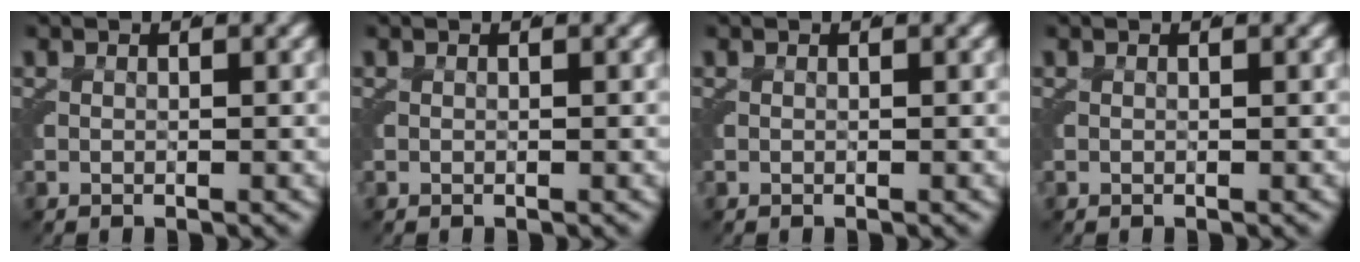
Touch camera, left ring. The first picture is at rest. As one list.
[{"total": 0.0}, {"total": 0.0}, {"total": 0.0}]